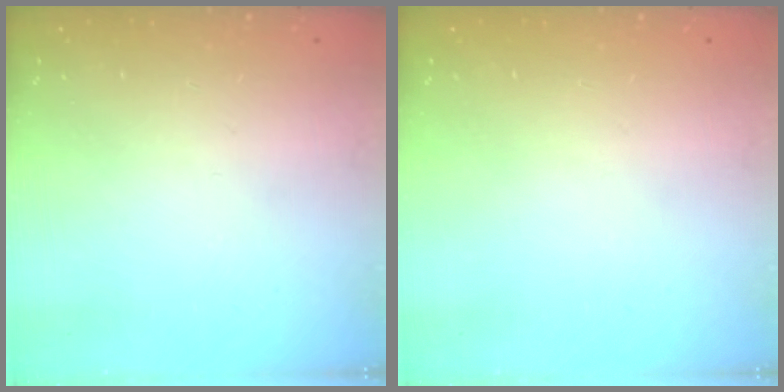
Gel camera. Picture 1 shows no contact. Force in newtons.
{"total": 0.0}